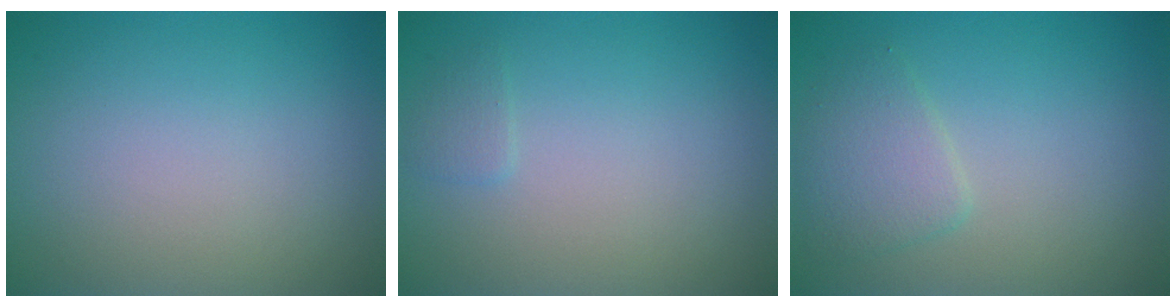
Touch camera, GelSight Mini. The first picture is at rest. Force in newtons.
{"total": 0.8, "press": 0.8, "slide": 0.0}
{"total": 2.5, "press": 2.5, "slide": 0.1}